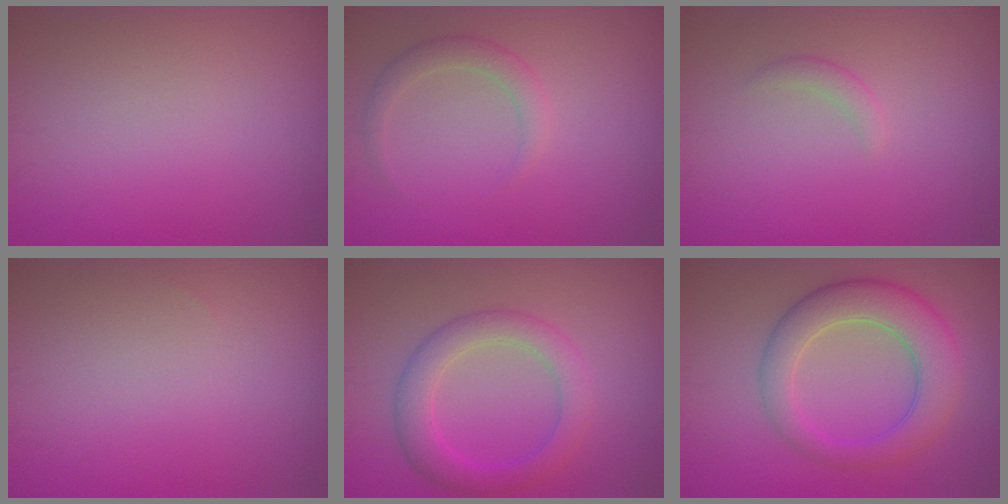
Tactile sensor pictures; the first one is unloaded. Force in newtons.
{"total": 1.9, "press": 1.9, "slide": 0.1}
{"total": 1.0, "press": 1.0, "slide": 0.0}
{"total": 0.0}
{"total": 4.2, "press": 4.2, "slide": 0.0}
{"total": 6.3, "press": 6.3, "slide": 0.2}